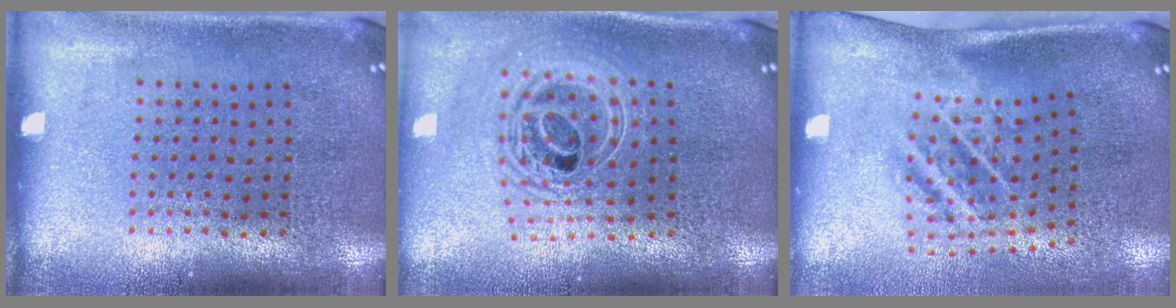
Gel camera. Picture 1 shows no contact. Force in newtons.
{"total": 2.3, "press": 1.8, "slide": 1.4}
{"total": 1.8, "press": 1.1, "slide": 1.4}